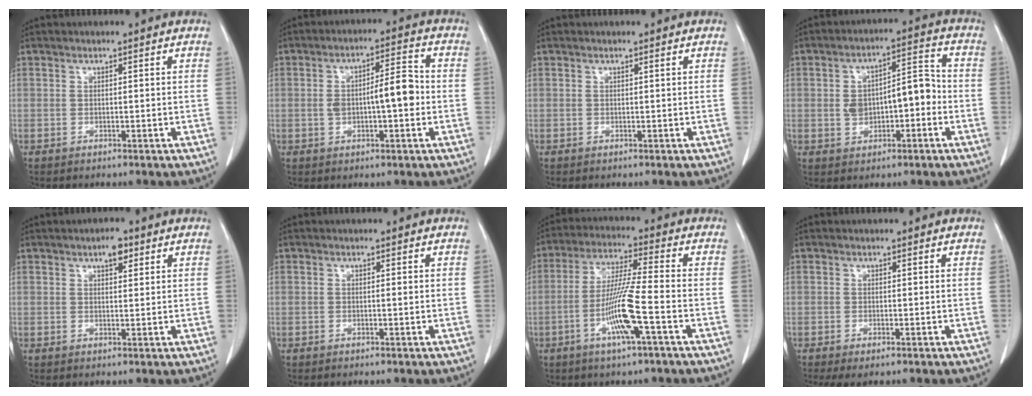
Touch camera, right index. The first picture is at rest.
{"total": 7.7, "force": [-0.6, 2.1, 7.4], "torque": [-0.130, 0.021, -0.009]}
{"total": 0.0}
{"total": 8.5, "force": [-1.0, 4.0, 7.5], "torque": [-0.128, 0.035, -0.010]}
{"total": 2.7, "force": [1.6, 1.0, 1.9], "torque": [-0.031, 0.003, 0.024]}
{"total": 0.6, "force": [0.0, 0.0, 0.6], "torque": [-0.011, -0.001, -0.001]}
{"total": 10.3, "force": [-3.6, -0.3, 9.6], "torque": [-0.191, -0.008, -0.071]}
{"total": 2.1, "force": [-1.2, 0.5, 1.6], "torque": [-0.026, -0.006, -0.018]}